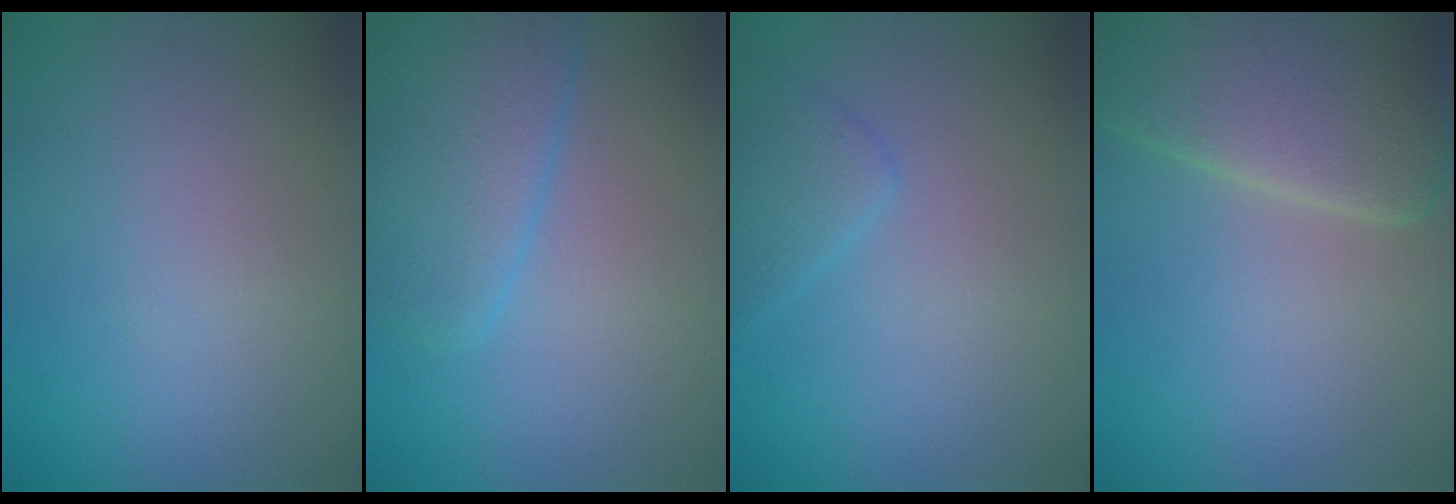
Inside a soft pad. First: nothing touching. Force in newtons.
{"total": 5.2, "press": 5.2, "slide": 0.3}
{"total": 2.3, "press": 2.3, "slide": 0.1}
{"total": 10.0, "press": 9.9, "slide": 0.6}